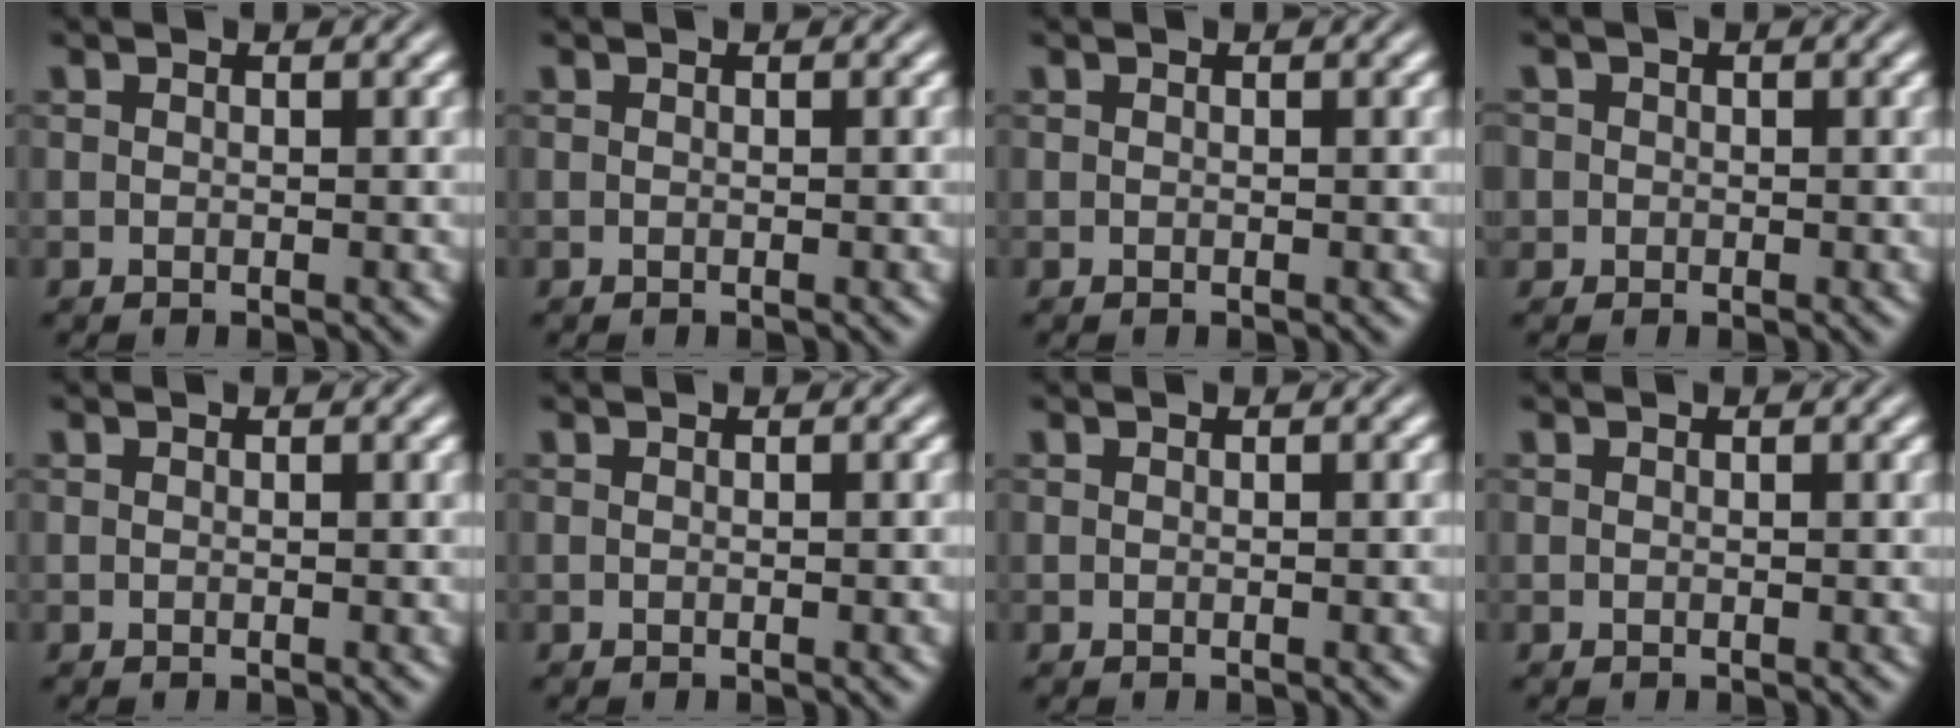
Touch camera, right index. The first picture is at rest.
{"total": 0.0}
{"total": 0.0}
{"total": 0.9, "force": [-0.4, 0.8, -0.1], "torque": [0.005, -0.008, -0.006]}
{"total": 0.0}
{"total": 0.0}
{"total": 0.0}
{"total": 0.0}